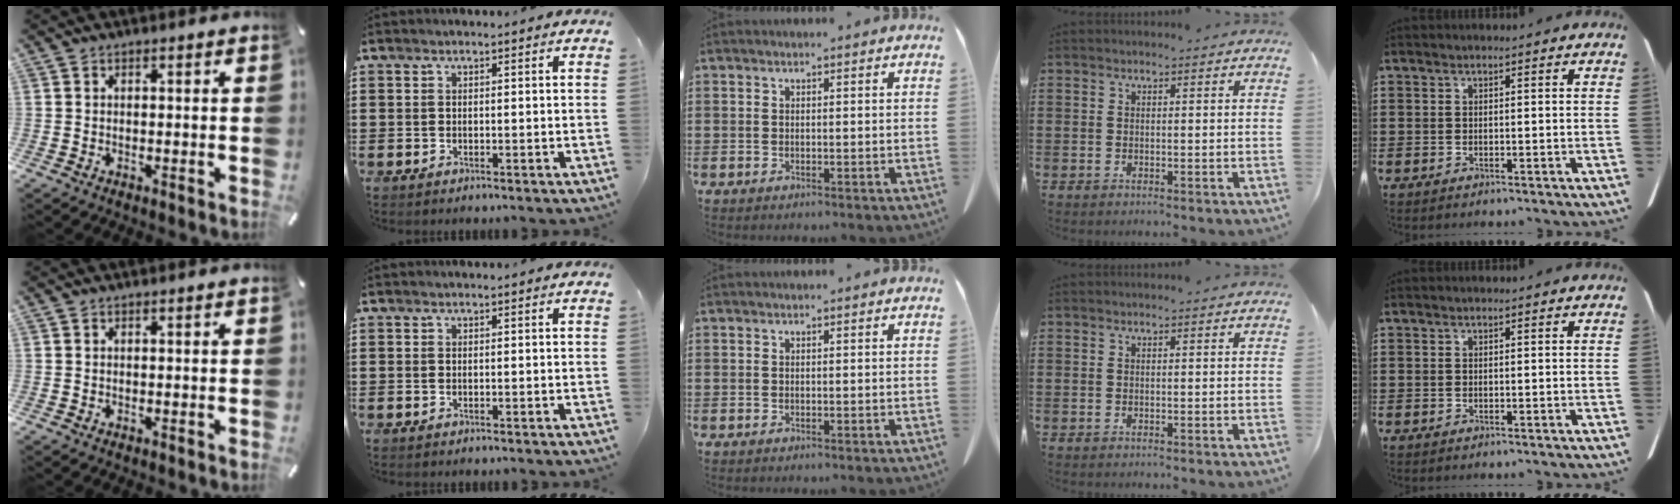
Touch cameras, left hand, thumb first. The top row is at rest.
{}